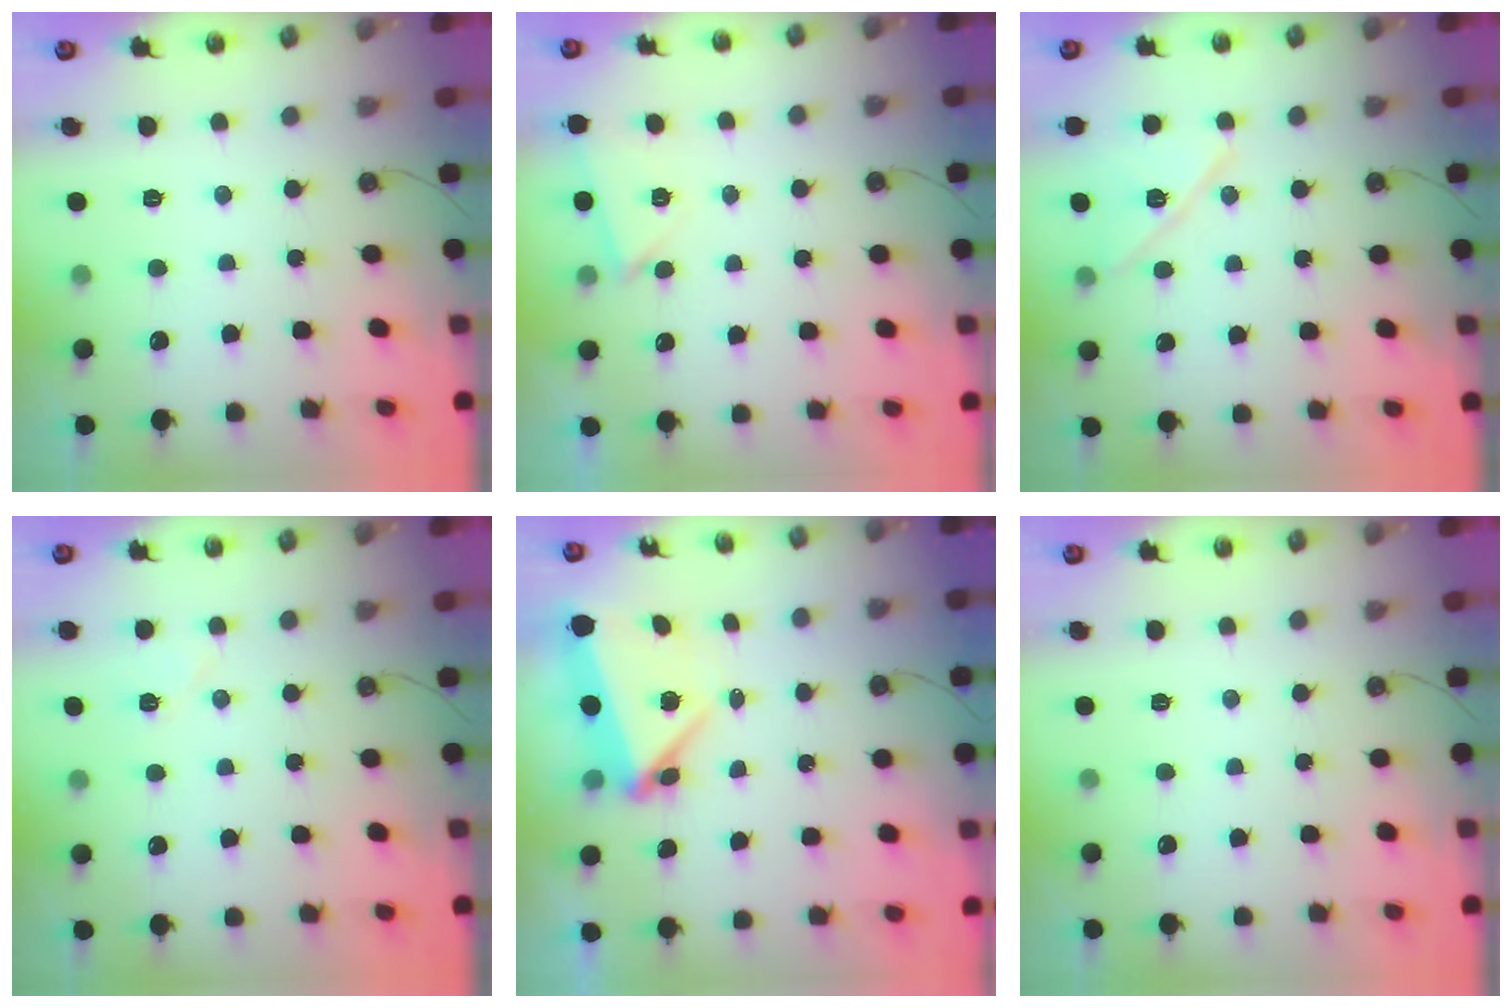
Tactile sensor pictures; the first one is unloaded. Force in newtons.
{"total": 2.7, "press": 2.4, "slide": 1.2}
{"total": 12.3, "press": 12.3, "slide": 0.6}
{"total": 4.6, "press": 4.5, "slide": 1.1}
{"total": 5.8, "press": 5.8, "slide": 0.3}
{"total": 0.0}